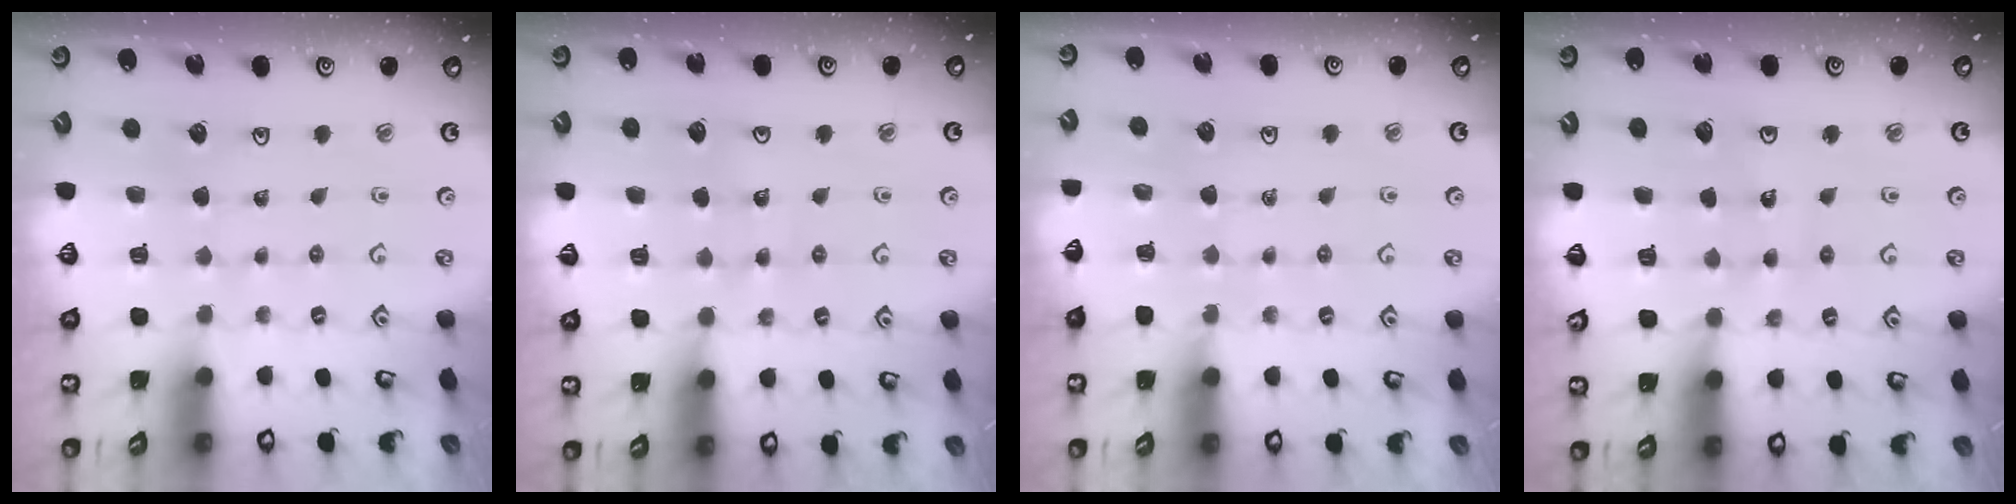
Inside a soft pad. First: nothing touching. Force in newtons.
{"total": 6.9, "press": 6.9, "slide": 0.8}
{"total": 4.2, "press": 4.1, "slide": 0.5}
{"total": 9.0, "press": 9.0, "slide": 1.0}